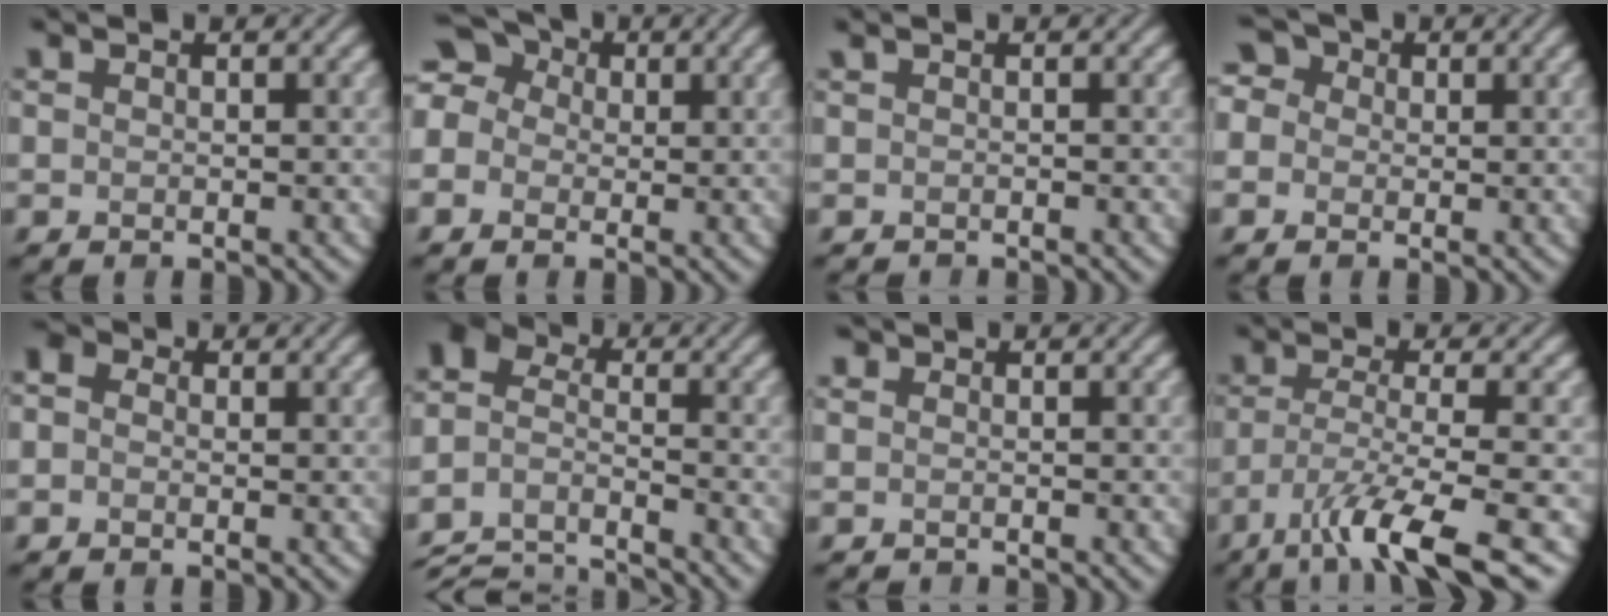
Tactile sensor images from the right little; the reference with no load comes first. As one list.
[{"total": 7.2, "force": [1.0, 6.1, 3.5], "torque": [-0.068, 0.037, -0.025]}, {"total": 0.6, "force": [-0.5, 0.0, 0.3], "torque": [-0.005, -0.007, -0.008]}, {"total": 4.0, "force": [1.0, 3.5, 1.8], "torque": [-0.031, 0.031, -0.014]}, {"total": 2.9, "force": [0.6, 2.3, 1.7], "torque": [-0.024, 0.011, -0.023]}, {"total": 8.1, "force": [-6.3, 3.4, 3.7], "torque": [-0.082, -0.015, -0.122]}, {"total": 0.7, "force": [-0.7, 0.3, 0.1], "torque": [0.003, -0.003, -0.015]}, {"total": 7.6, "force": [-4.2, 1.5, 6.2], "torque": [-0.105, -0.008, -0.080]}]